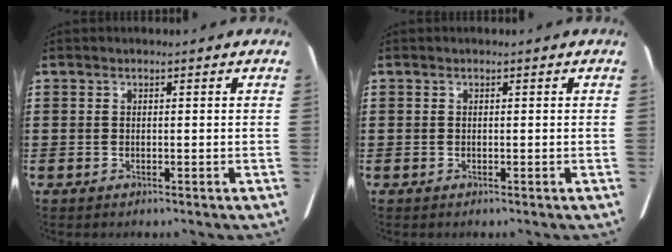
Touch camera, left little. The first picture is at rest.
{"total": 0.0}